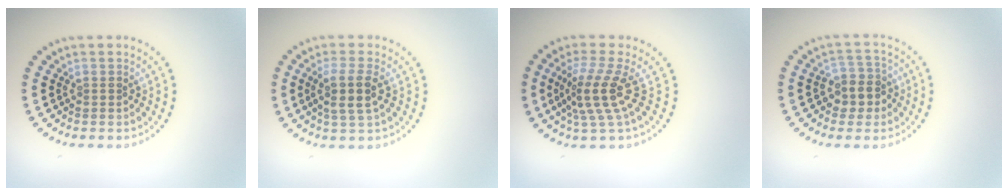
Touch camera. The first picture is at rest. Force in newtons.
{"total": 3.0, "press": 2.7, "slide": 1.4}
{"total": 3.8, "press": 2.7, "slide": 2.7}
{"total": 2.7, "press": 2.5, "slide": 1.0}